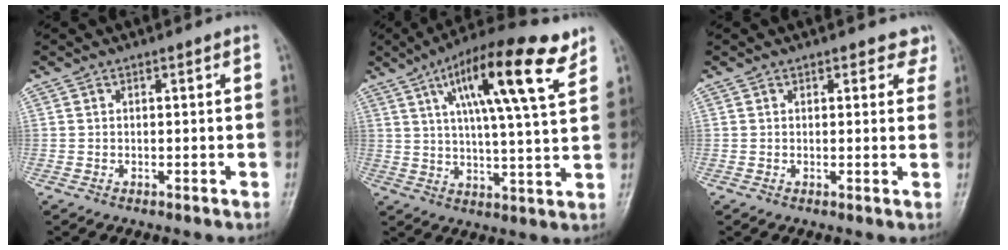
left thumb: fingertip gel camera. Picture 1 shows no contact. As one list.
[{"total": 17.9, "force": [9.0, 3.9, 15.0], "torque": [-0.225, -0.017, 0.140]}, {"total": 3.1, "force": [2.4, 1.8, 0.8], "torque": [0.025, -0.010, 0.017]}]